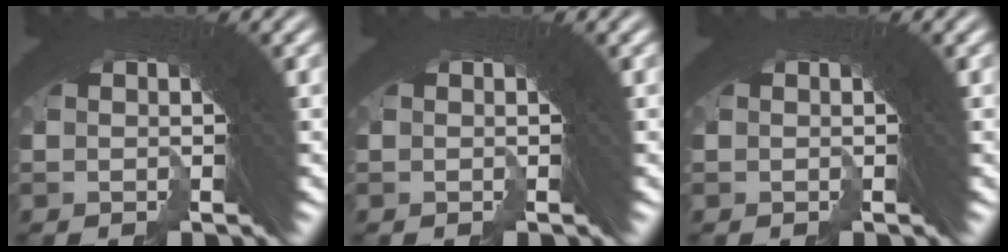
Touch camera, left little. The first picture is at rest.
{"total": 0.0}
{"total": 0.0}